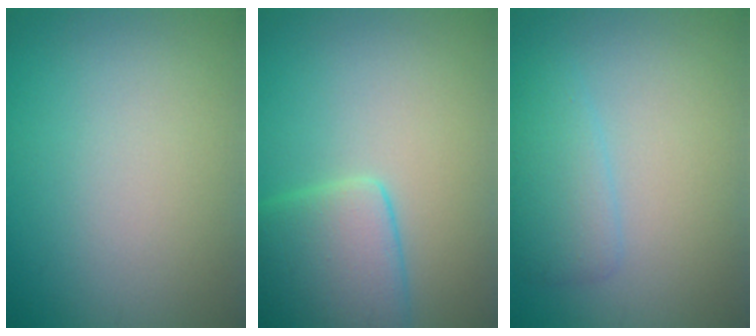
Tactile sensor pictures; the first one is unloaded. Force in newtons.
{"total": 6.2, "press": 6.1, "slide": 0.4}
{"total": 2.5, "press": 2.5, "slide": 0.1}